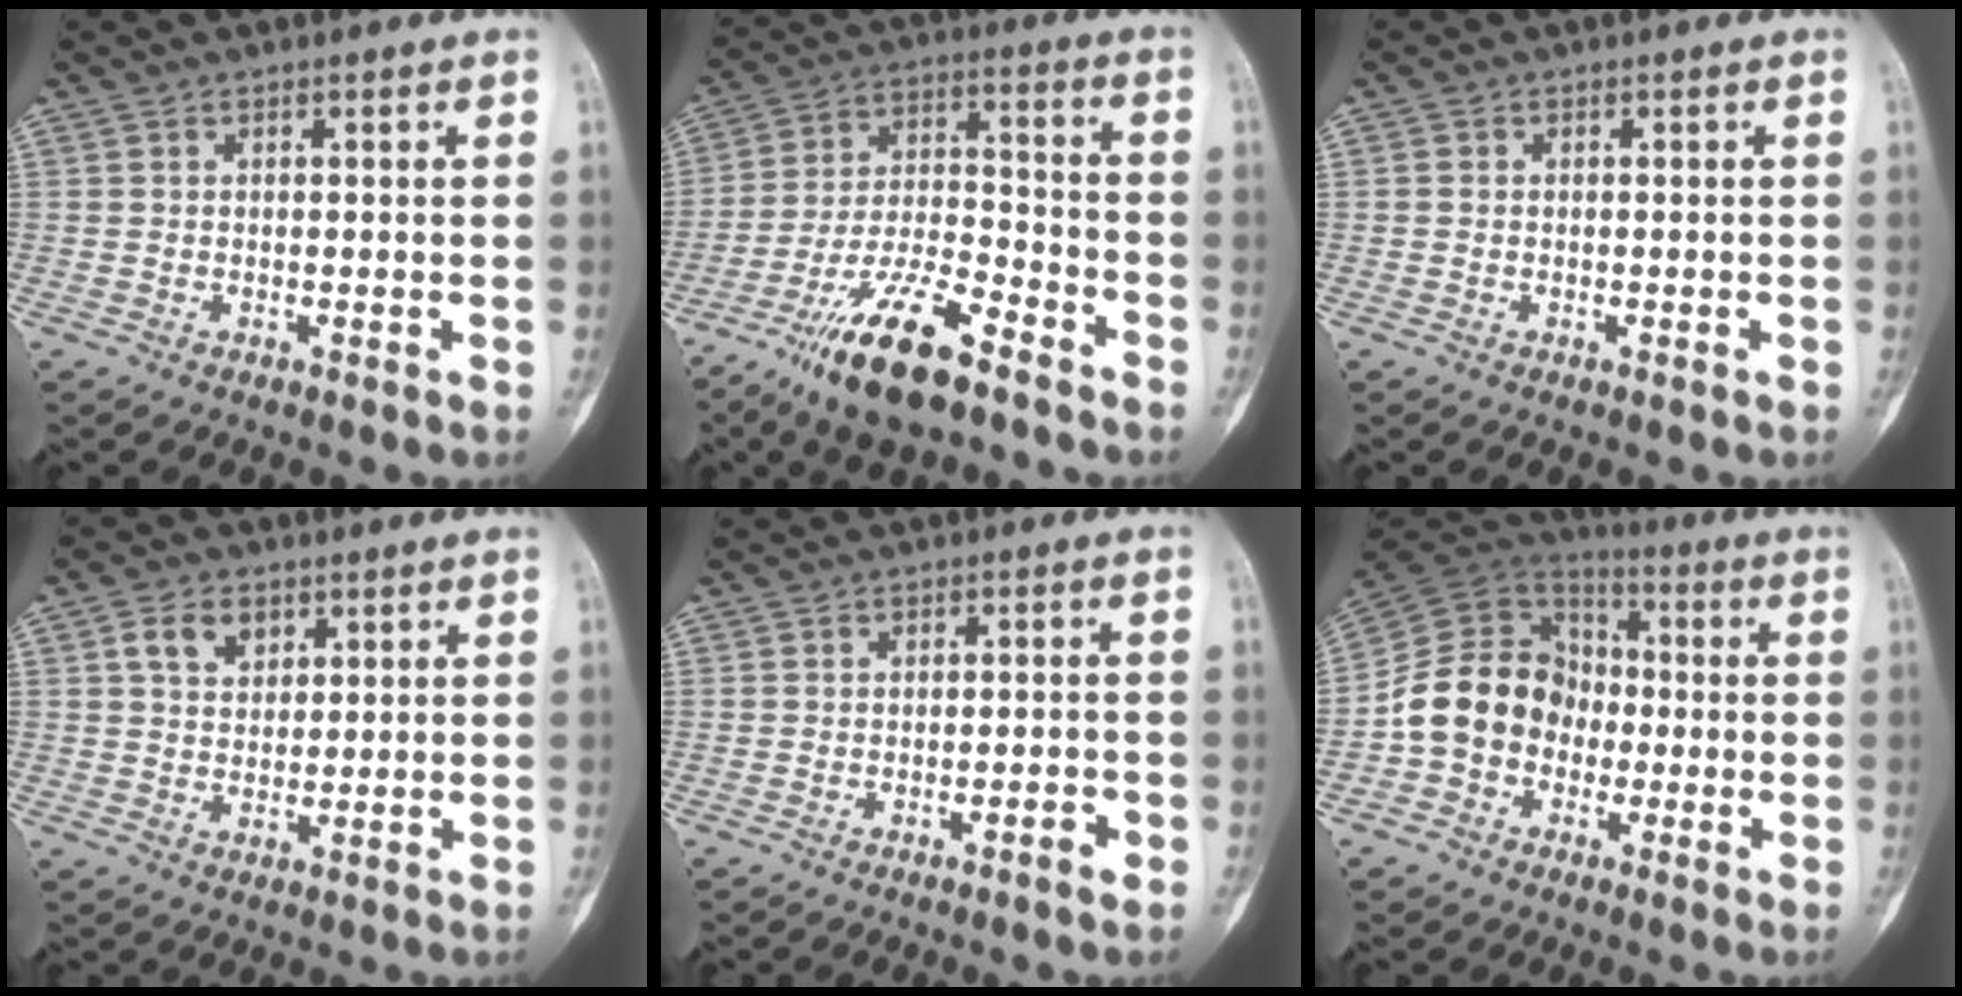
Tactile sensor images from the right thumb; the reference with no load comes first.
{"total": 16.2, "force": [-10.8, 4.9, 11.0], "torque": [-0.200, 0.066, -0.197]}
{"total": 0.5, "force": [-0.1, 0.5, 0.2], "torque": [0.001, 0.003, -0.003]}
{"total": 5.4, "force": [2.5, 3.8, 2.9], "torque": [-0.035, -0.006, 0.044]}
{"total": 2.2, "force": [-1.2, 0.3, 1.8], "torque": [-0.029, 0.007, -0.019]}
{"total": 13.8, "force": [-3.0, 11.6, 6.9], "torque": [-0.099, 0.047, -0.065]}